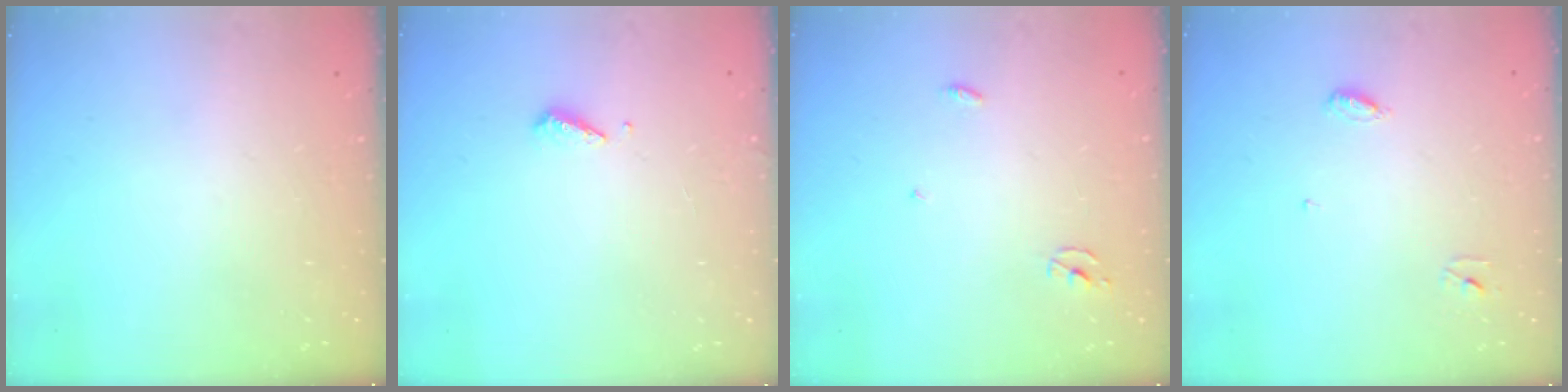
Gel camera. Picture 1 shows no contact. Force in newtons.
{"total": 4.0, "press": 3.9, "slide": 0.3}
{"total": 2.3, "press": 2.3, "slide": 0.1}
{"total": 3.4, "press": 3.4, "slide": 0.3}